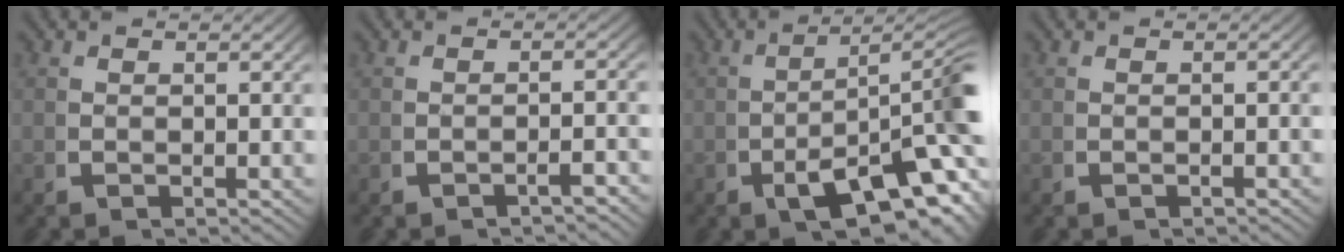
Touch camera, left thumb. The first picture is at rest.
{"total": 1.6, "force": [-1.3, -0.1, 0.9], "torque": [-0.017, 0.005, -0.021]}
{"total": 10.3, "force": [-1.9, 5.2, 8.7], "torque": [-0.136, -0.038, -0.012]}
{"total": 0.7, "force": [-0.7, 0.0, 0.3], "torque": [-0.008, 0.004, -0.011]}